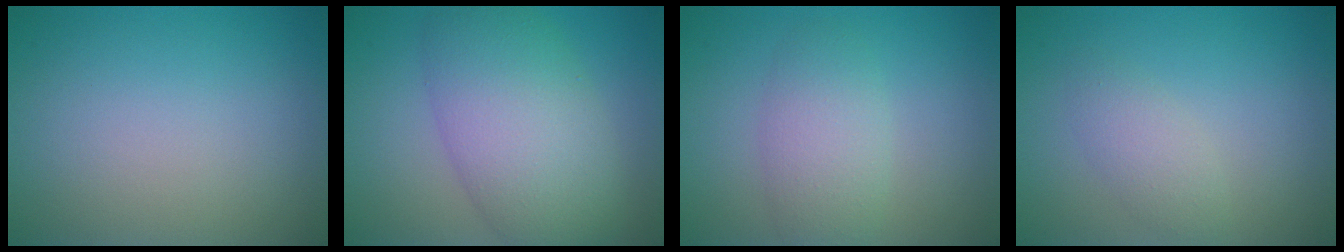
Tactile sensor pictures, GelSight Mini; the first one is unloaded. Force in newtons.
{"total": 8.4, "press": 8.4, "slide": 0.3}
{"total": 3.5, "press": 3.5, "slide": 0.3}
{"total": 1.9, "press": 1.9, "slide": 0.1}